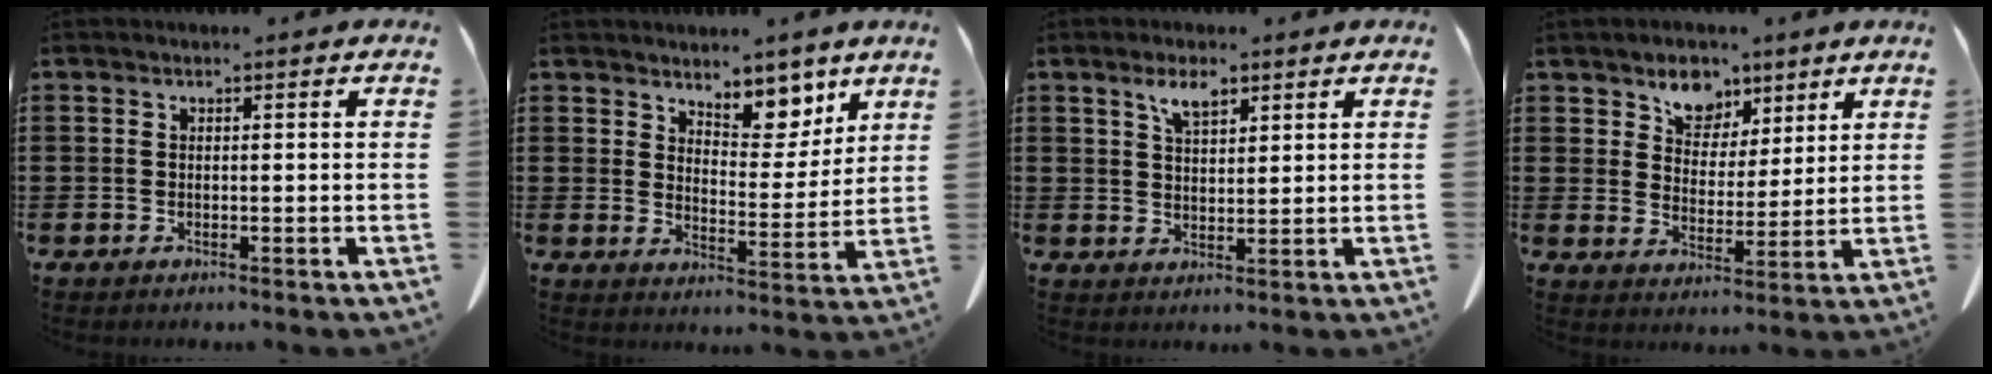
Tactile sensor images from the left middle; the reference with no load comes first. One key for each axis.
{"total": 6.7, "fx": 5.9, "fy": 2.6, "fz": 1.8, "tx": -0.028, "ty": -0.041, "tz": 0.104}
{"total": 4.2, "fx": 2.8, "fy": 1.7, "fz": 2.6, "tx": -0.050, "ty": 0.001, "tz": 0.050}
{"total": 6.5, "fx": 4.6, "fy": 4.4, "fz": 1.4, "tx": -0.053, "ty": -0.011, "tz": 0.083}